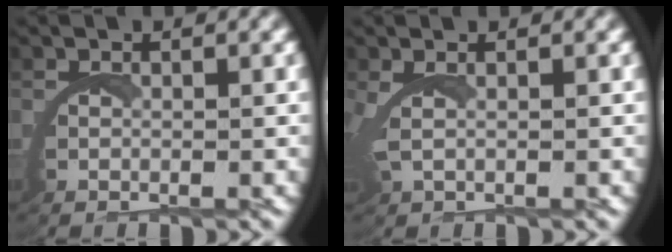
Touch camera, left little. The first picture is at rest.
{"total": 1.6, "force": [0.8, 0.3, 1.4], "torque": [-0.044, -0.003, 0.019]}